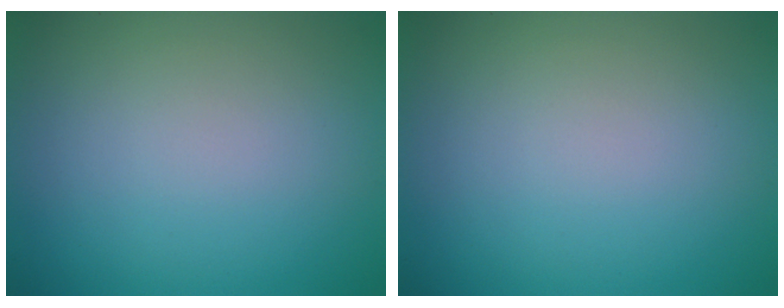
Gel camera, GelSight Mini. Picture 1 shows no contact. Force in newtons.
{"total": 0.0}